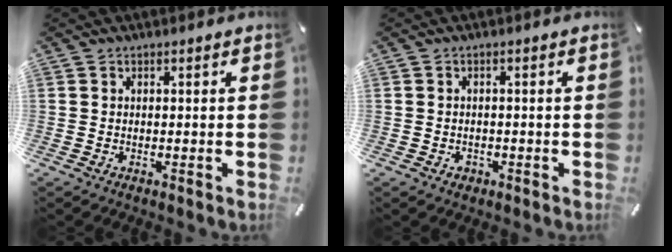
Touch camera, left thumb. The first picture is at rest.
{"total": 1.6, "force": [-0.6, 1.3, 0.7], "torque": [-0.013, 0.004, -0.014]}